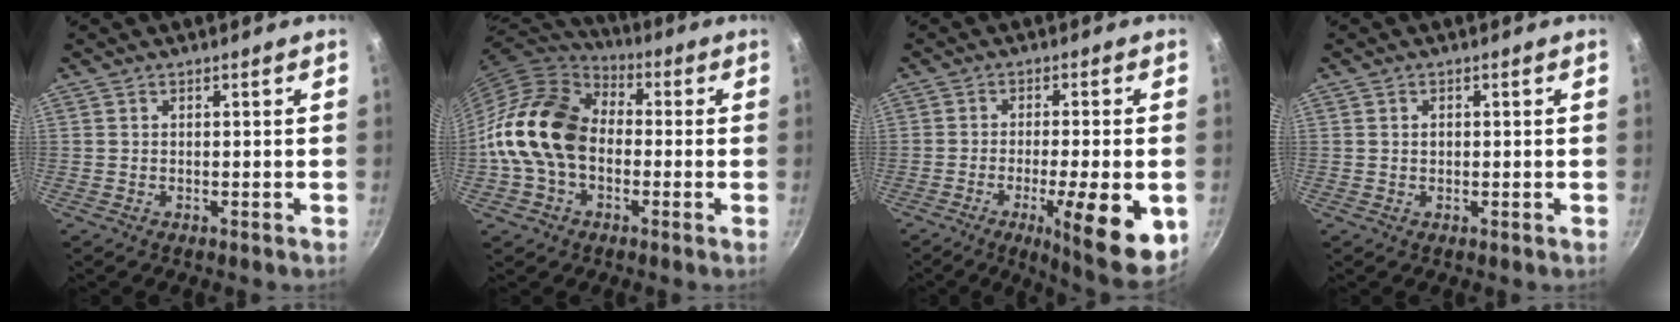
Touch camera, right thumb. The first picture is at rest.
{"total": 16.7, "force": [-1.3, 12.2, 11.4], "torque": [-0.184, 0.040, -0.040]}
{"total": 14.6, "force": [-4.4, 3.3, 13.5], "torque": [-0.184, 0.005, -0.060]}
{"total": 1.0, "force": [0.1, 0.8, 0.6], "torque": [-0.008, 0.003, 0.002]}